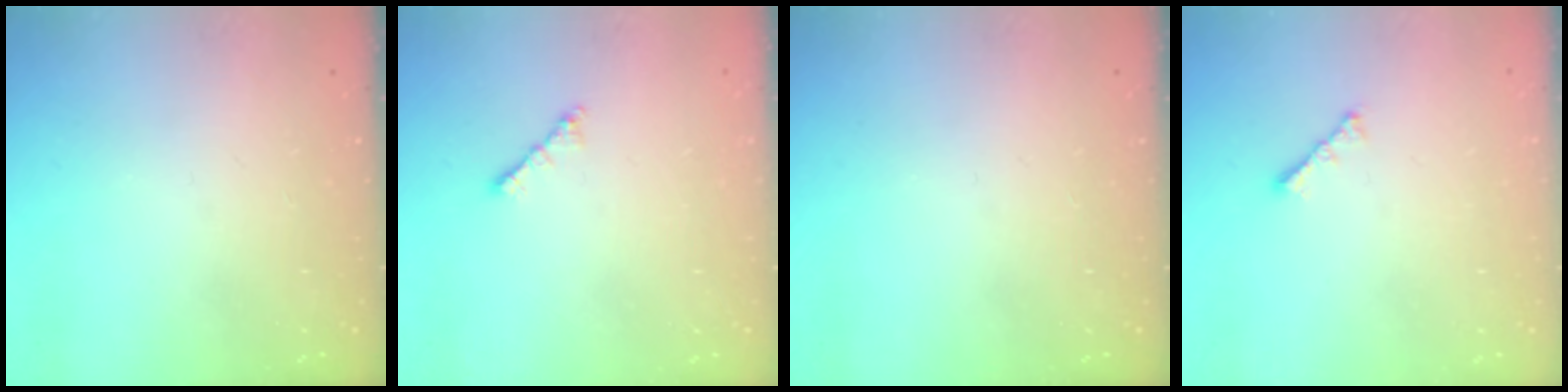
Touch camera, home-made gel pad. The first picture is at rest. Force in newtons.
{"total": 2.0, "press": 1.9, "slide": 0.6}
{"total": 0.0}
{"total": 2.4, "press": 2.3, "slide": 0.6}